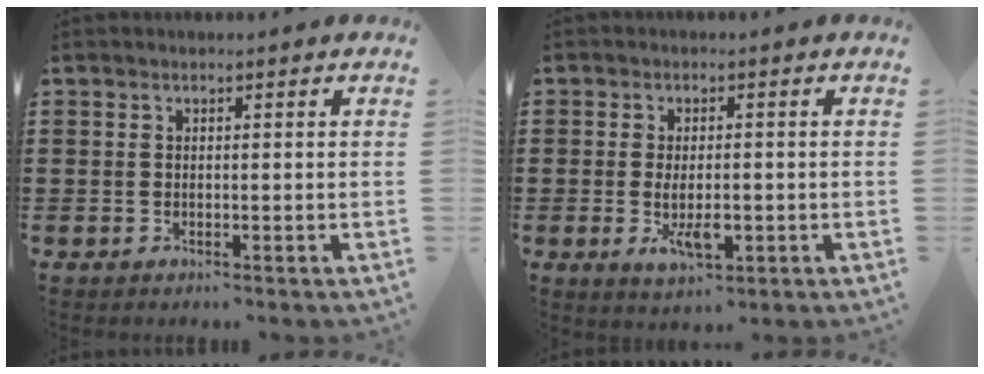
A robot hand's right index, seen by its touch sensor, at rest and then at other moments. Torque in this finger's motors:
{"motor_torque": [1.13, 1.01, 0.49, 0.07]}